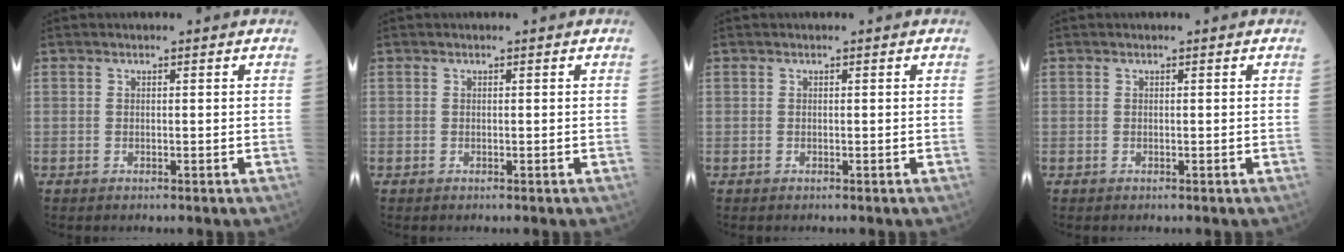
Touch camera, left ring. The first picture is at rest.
{"total": 0.0}
{"total": 0.0}
{"total": 0.0}